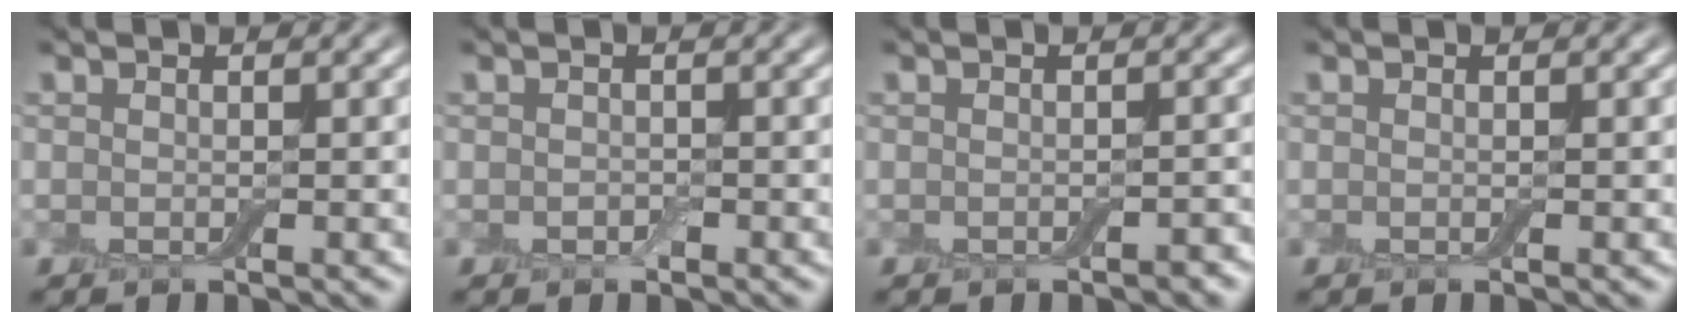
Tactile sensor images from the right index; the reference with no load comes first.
{"total": 0.7, "force": [-0.2, 0.5, 0.4], "torque": [-0.007, -0.002, -0.004]}
{"total": 0.9, "force": [-0.5, 0.3, 0.6], "torque": [-0.012, 0.000, -0.005]}
{"total": 0.0}